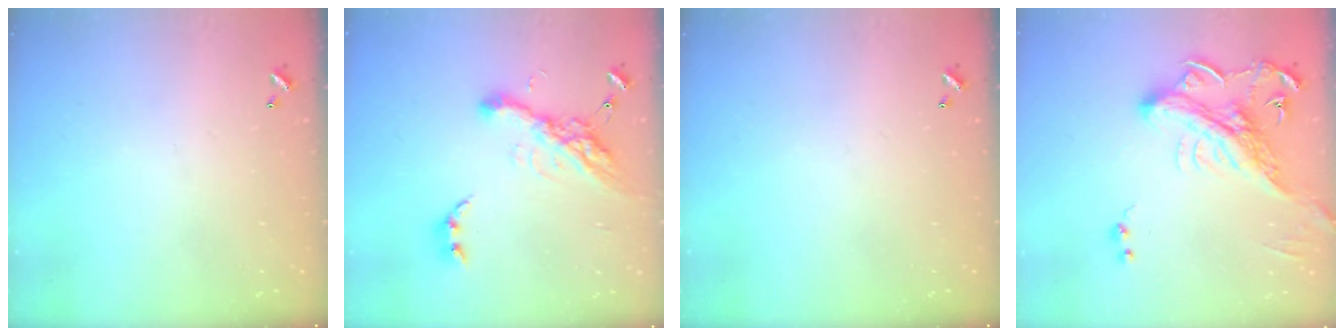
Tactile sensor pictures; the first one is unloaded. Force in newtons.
{"total": 15.2, "press": 15.1, "slide": 1.6}
{"total": 0.0}
{"total": 7.1, "press": 7.0, "slide": 1.3}